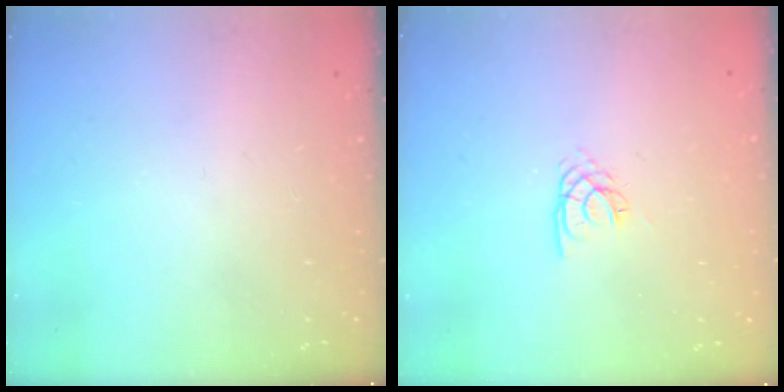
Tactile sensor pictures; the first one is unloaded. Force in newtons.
{"total": 2.2, "press": 2.2, "slide": 0.3}